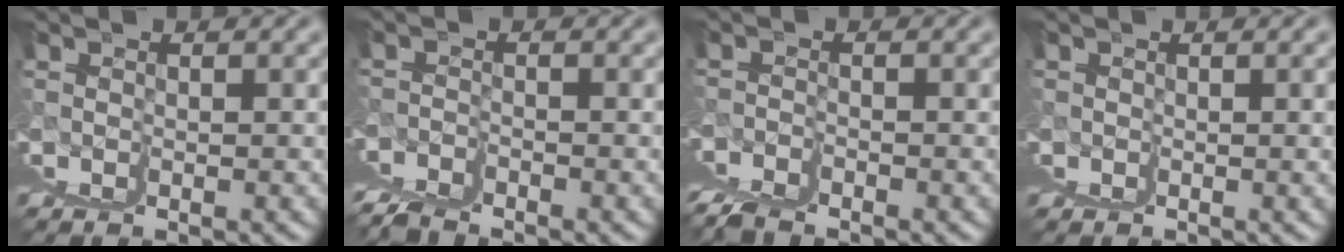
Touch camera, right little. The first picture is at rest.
{"total": 3.6, "force": [-0.3, -3.4, 1.0], "torque": [0.005, 0.011, 0.006]}
{"total": 3.3, "force": [-1.1, -2.9, 1.1], "torque": [-0.003, 0.005, -0.003]}
{"total": 2.3, "force": [2.1, -0.9, 0.2], "torque": [0.011, 0.006, 0.033]}